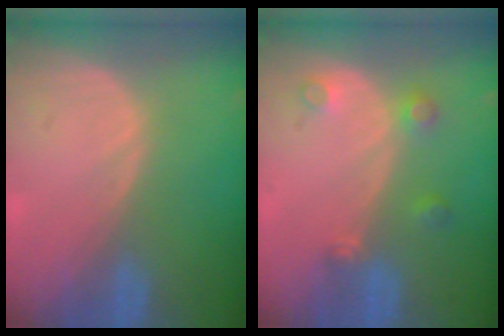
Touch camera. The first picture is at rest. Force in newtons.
{"total": 3.4, "press": 3.0, "slide": 1.5}